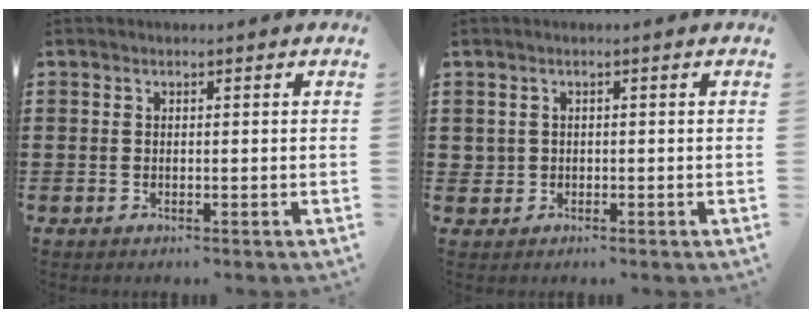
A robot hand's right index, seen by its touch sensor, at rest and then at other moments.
{"total": 0.9, "force": [-0.2, 0.9, 0.1], "torque": [-0.006, 0.003, -0.006]}